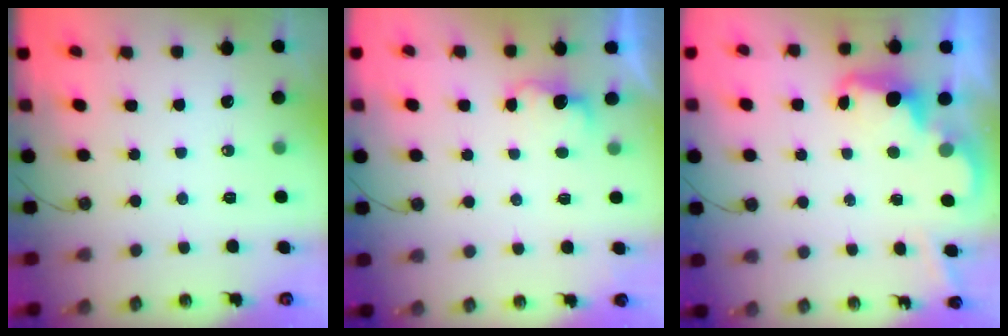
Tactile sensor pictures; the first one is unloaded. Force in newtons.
{"total": 3.1, "press": 3.0, "slide": 0.9}
{"total": 2.4, "press": 2.4, "slide": 0.5}